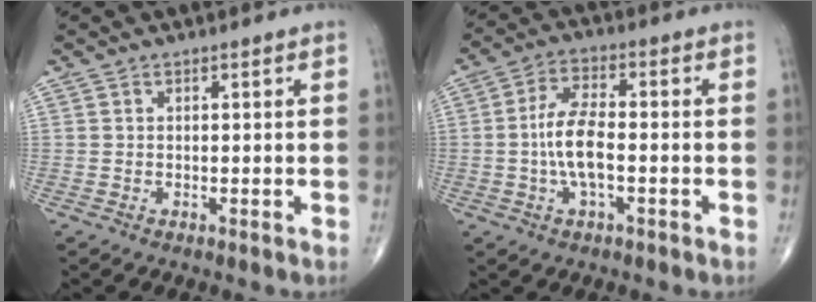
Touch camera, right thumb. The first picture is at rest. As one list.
[{"total": 8.1, "force": [-1.3, 3.3, 7.3], "torque": [-0.148, 0.019, -0.029]}]